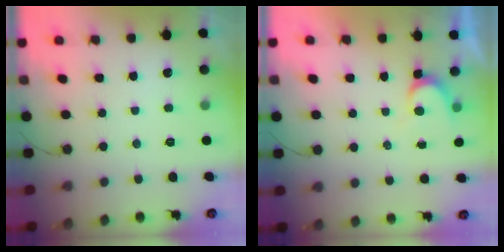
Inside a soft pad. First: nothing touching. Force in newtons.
{"total": 4.8, "press": 4.8, "slide": 0.6}